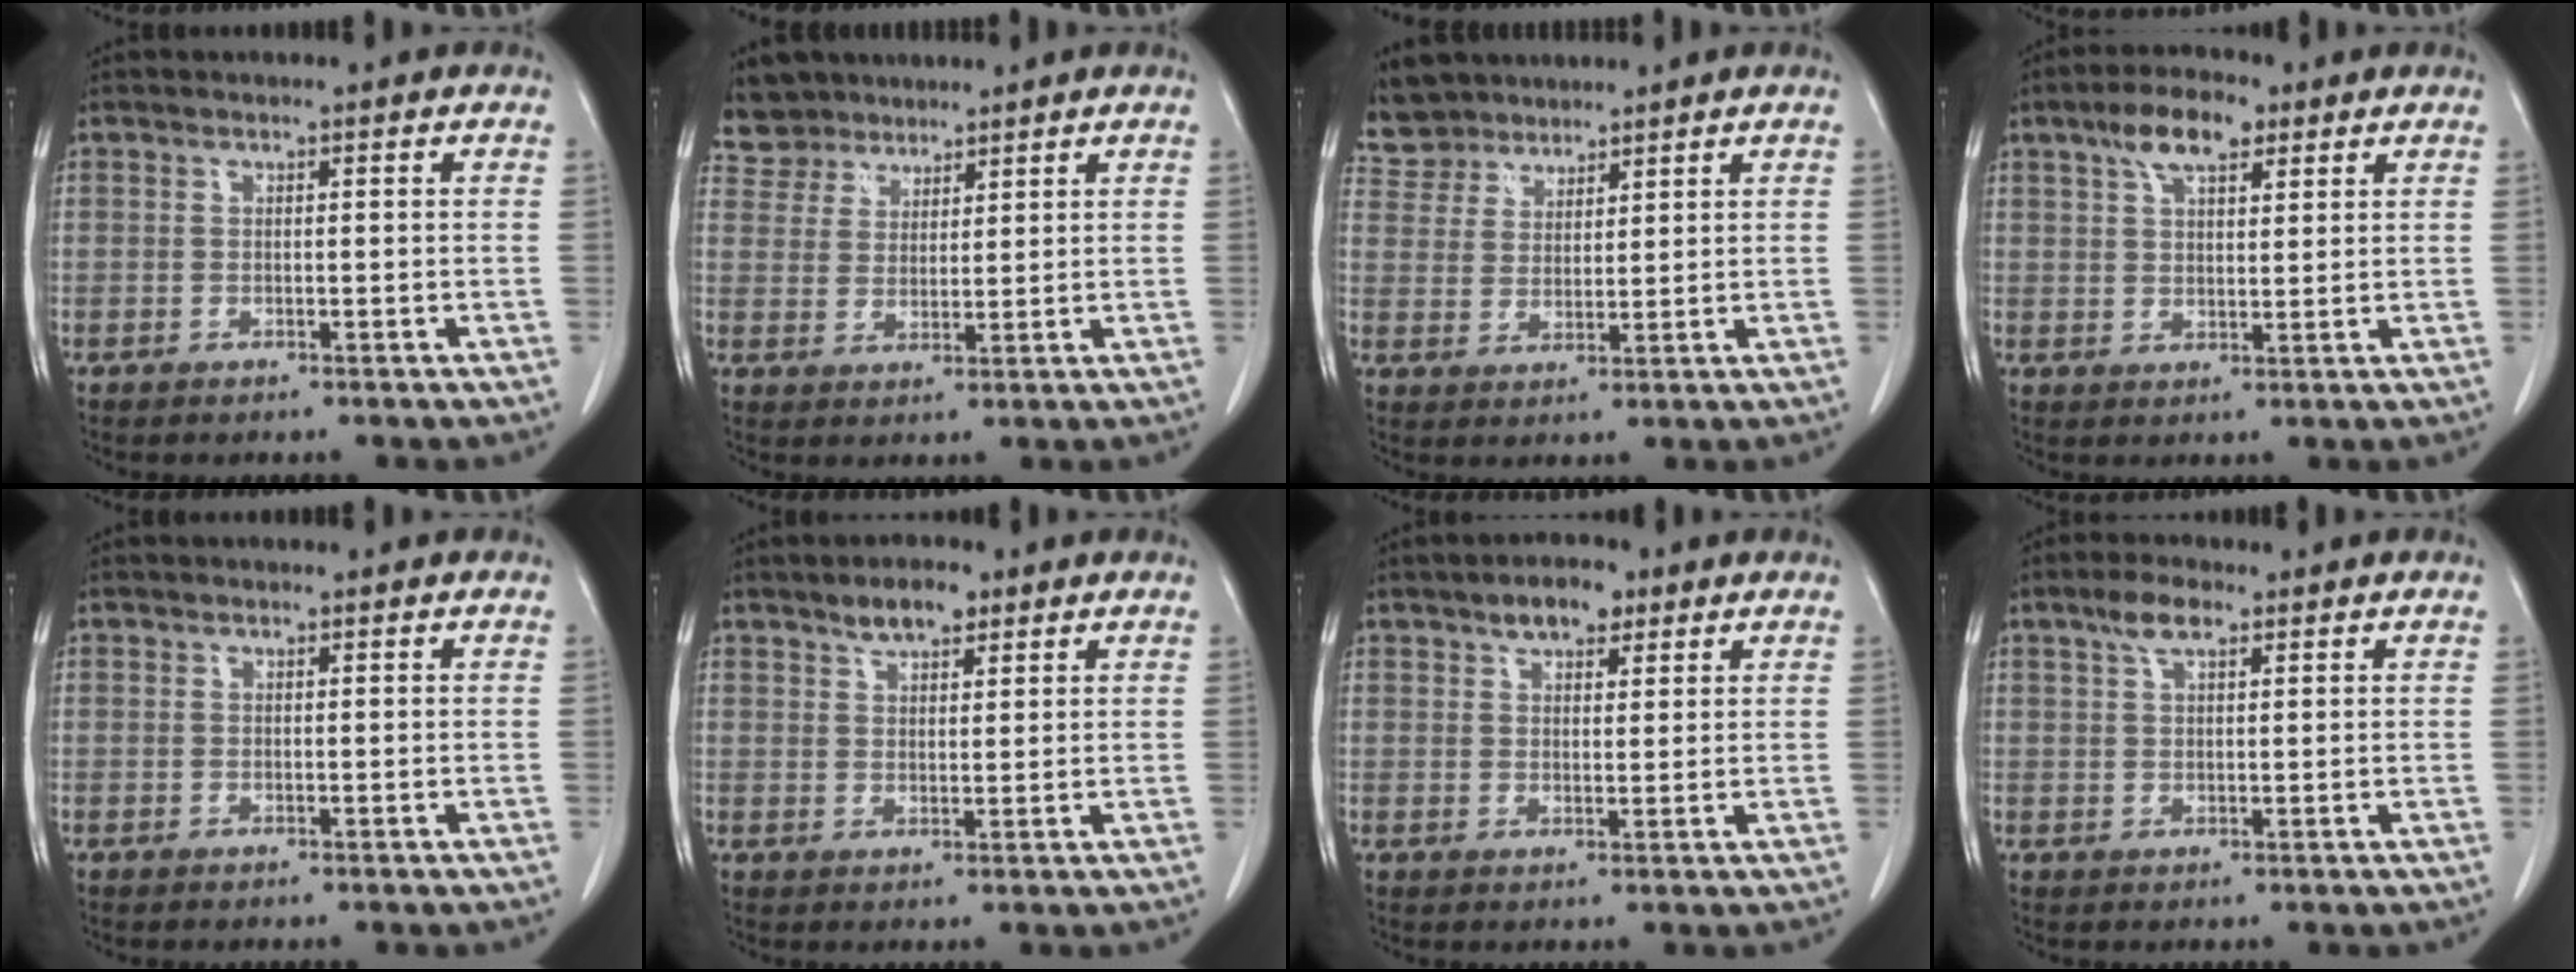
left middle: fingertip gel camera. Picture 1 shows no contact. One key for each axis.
{"total": 5.3, "fx": 4.5, "fy": 2.8, "fz": -0.5, "tx": 0.011, "ty": 0.011, "tz": 0.084}
{"total": 6.0, "fx": 5.2, "fy": 2.9, "fz": -0.2, "tx": -0.001, "ty": 0.012, "tz": 0.105}
{"total": 6.8, "fx": 4.1, "fy": 2.7, "fz": 4.8, "tx": -0.092, "ty": 0.016, "tz": 0.071}
{"total": 0.0}
{"total": 4.3, "fx": 3.1, "fy": 1.7, "fz": 2.6, "tx": -0.047, "ty": 0.006, "tz": 0.053}
{"total": 4.2, "fx": 2.9, "fy": 0.9, "fz": 2.8, "tx": -0.054, "ty": 0.003, "tz": 0.052}
{"total": 3.8, "fx": 2.3, "fy": 1.4, "fz": 2.6, "tx": -0.057, "ty": 0.009, "tz": 0.046}